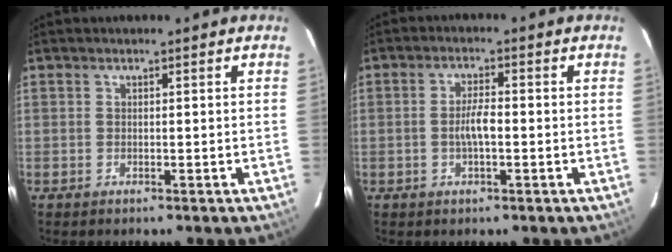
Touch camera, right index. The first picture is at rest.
{"total": 3.8, "force": [-0.8, 1.0, 3.6], "torque": [-0.068, 0.004, -0.013]}